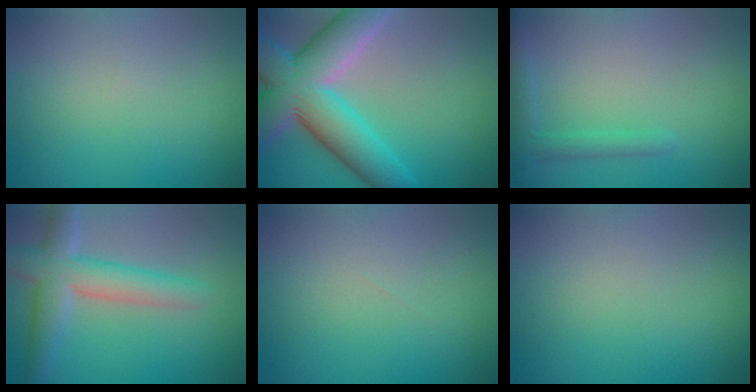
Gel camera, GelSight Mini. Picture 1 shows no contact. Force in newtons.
{"total": 10.8, "press": 10.8, "slide": 0.7}
{"total": 1.9, "press": 1.8, "slide": 0.2}
{"total": 5.4, "press": 5.4, "slide": 0.2}
{"total": 0.0}
{"total": 0.0}